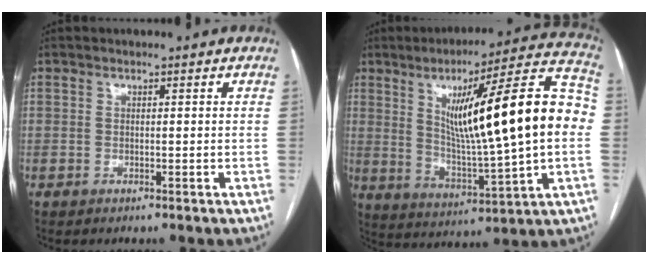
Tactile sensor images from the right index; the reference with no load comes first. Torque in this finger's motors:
{"motor_torque": [2.09, -0.05, 0.84, 0.21]}